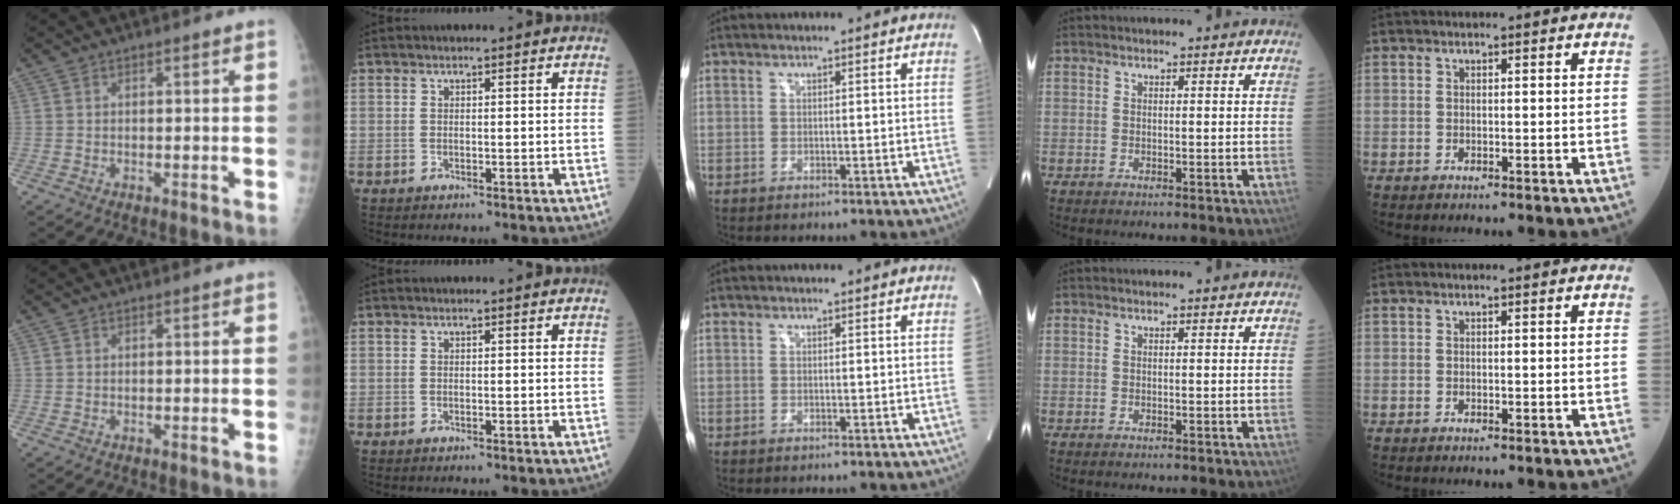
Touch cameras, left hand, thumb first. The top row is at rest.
{}